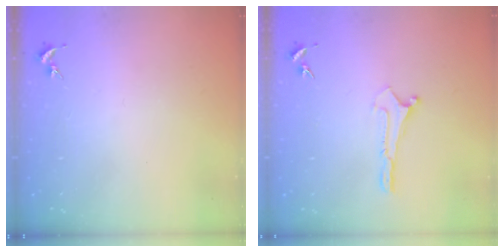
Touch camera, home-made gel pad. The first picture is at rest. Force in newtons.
{"total": 0.0}